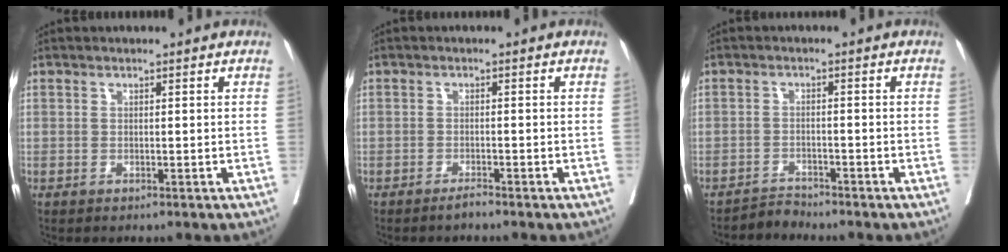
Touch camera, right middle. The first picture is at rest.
{"total": 1.2, "force": [-1.1, -0.1, 0.5], "torque": [-0.011, -0.001, -0.020]}
{"total": 2.1, "force": [-2.0, -0.2, -0.7], "torque": [0.017, -0.013, -0.035]}